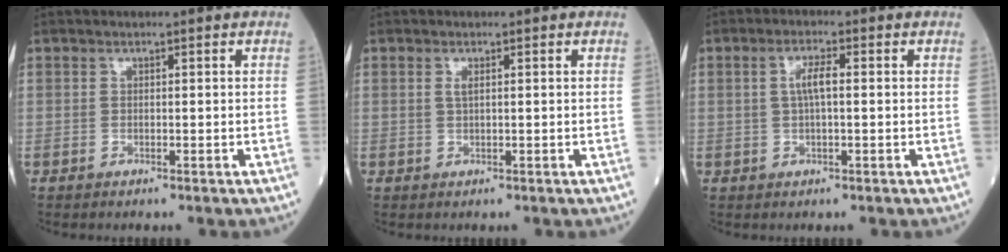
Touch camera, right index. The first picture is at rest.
{"total": 0.9, "force": [0.3, 0.2, 0.9], "torque": [-0.024, 0.001, 0.004]}
{"total": 3.2, "force": [0.3, 0.6, 3.1], "torque": [-0.063, 0.009, 0.006]}